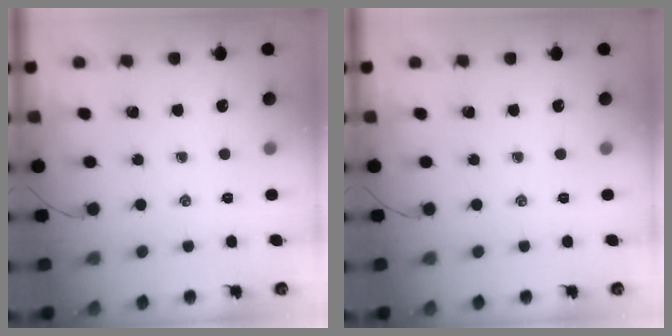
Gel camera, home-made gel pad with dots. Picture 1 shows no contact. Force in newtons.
{"total": 0.0}